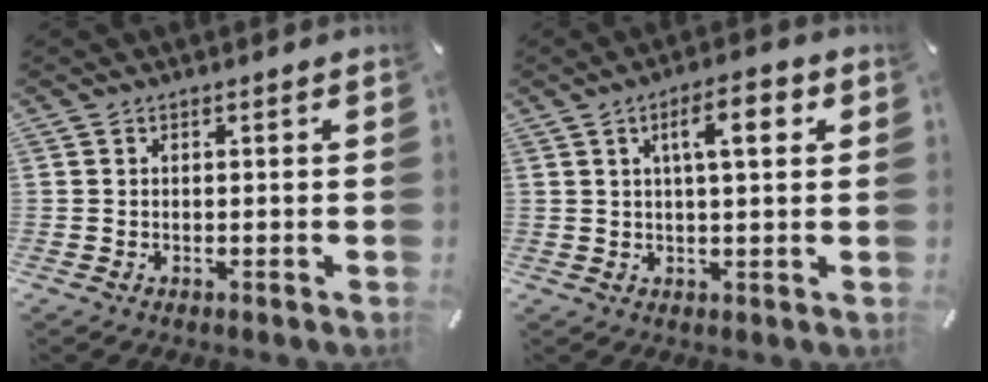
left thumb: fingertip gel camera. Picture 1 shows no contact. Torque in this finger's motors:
{"motor_torque": [-0.02, 0.05, 0.03, 0.01, 0.10]}